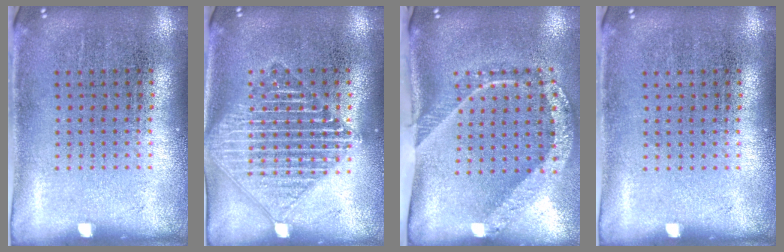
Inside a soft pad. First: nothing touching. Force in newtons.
{"total": 2.3, "press": 2.3, "slide": 0.4}
{"total": 2.4, "press": 1.7, "slide": 1.7}
{"total": 0.0}